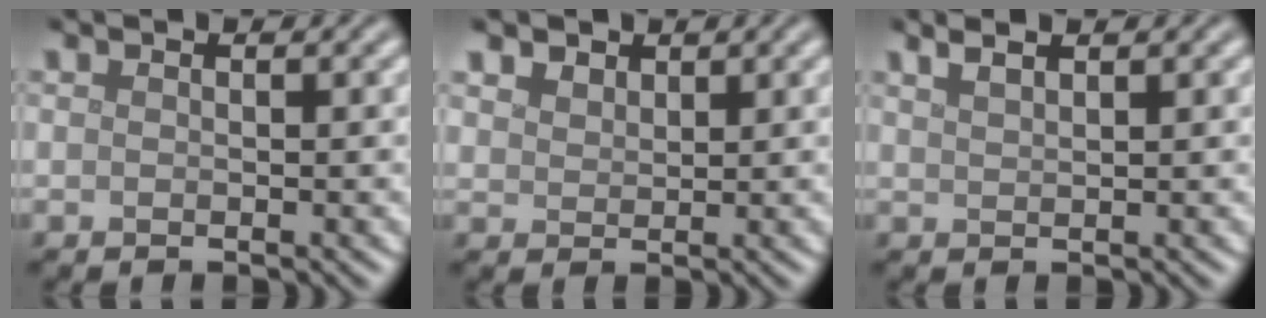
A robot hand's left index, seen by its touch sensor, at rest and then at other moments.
{"total": 2.0, "force": [1.5, 1.2, 0.5], "torque": [-0.018, -0.003, 0.033]}
{"total": 2.2, "force": [1.7, 0.8, 1.2], "torque": [-0.006, 0.007, 0.013]}